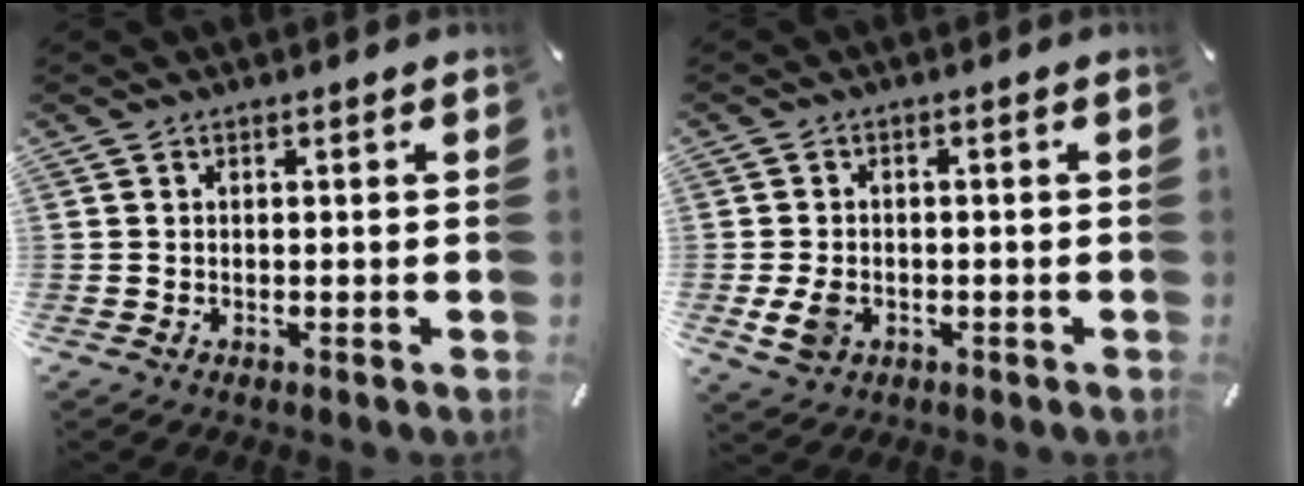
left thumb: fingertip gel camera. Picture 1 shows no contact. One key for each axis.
{"total": 4.5, "fx": -1.2, "fy": 3.5, "fz": 2.7, "tx": -0.065, "ty": 0.000, "tz": -0.022}